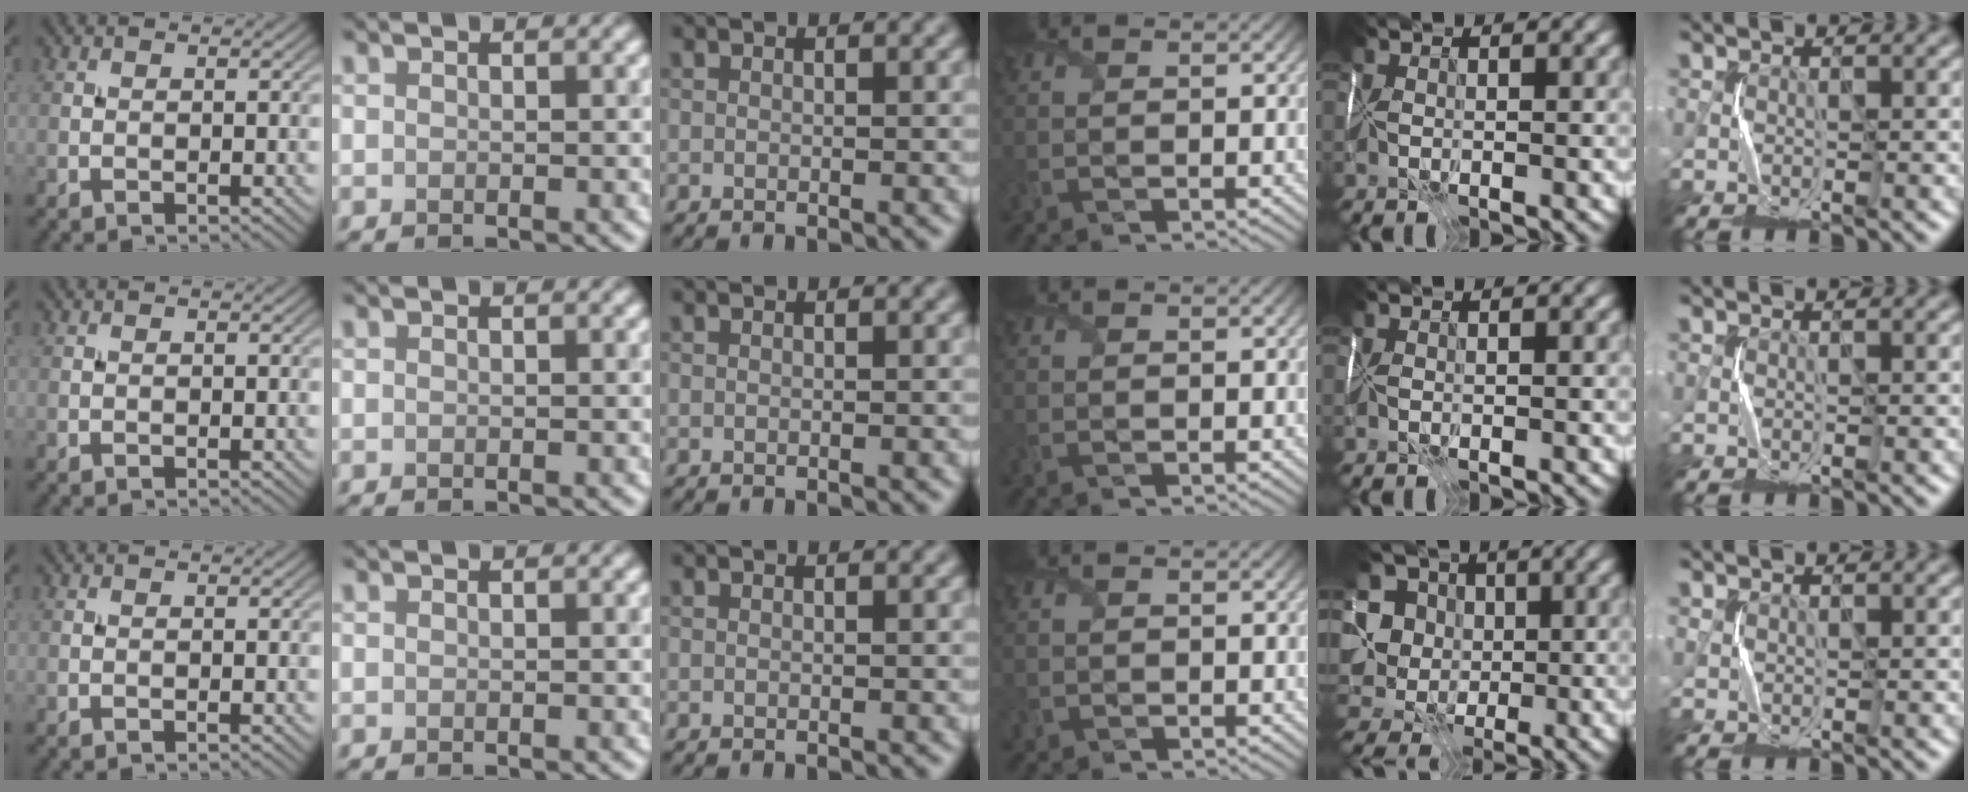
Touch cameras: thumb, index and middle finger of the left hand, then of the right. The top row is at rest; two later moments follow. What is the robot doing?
{"motion": "fold", "object": "shipping label"}